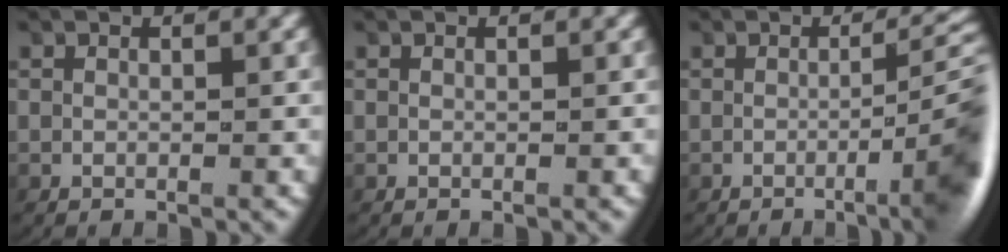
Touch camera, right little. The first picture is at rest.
{"total": 0.0}
{"total": 6.6, "force": [-1.5, 1.8, 6.2], "torque": [-0.064, 0.004, -0.031]}